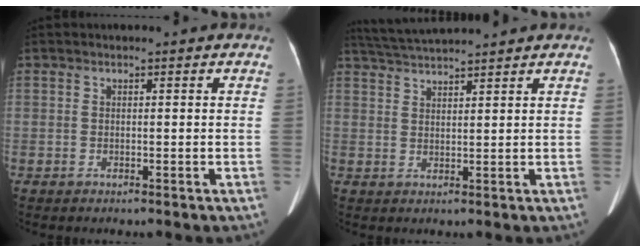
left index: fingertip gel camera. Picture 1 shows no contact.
{"total": 6.9, "force": [6.5, -0.8, 2.3], "torque": [-0.049, 0.028, 0.113]}